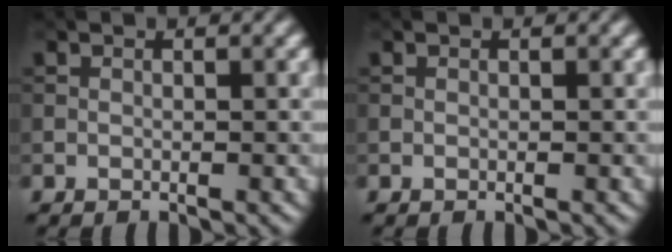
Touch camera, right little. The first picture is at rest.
{"total": 0.0}